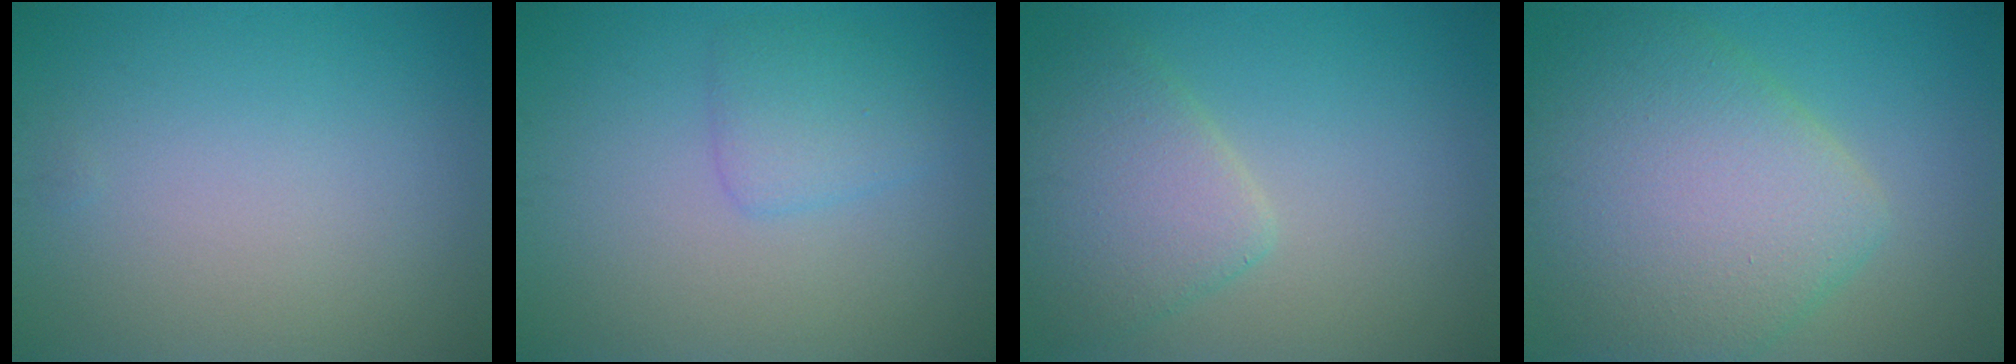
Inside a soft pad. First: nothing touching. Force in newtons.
{"total": 2.2, "press": 2.2, "slide": 0.1}
{"total": 4.3, "press": 4.3, "slide": 0.2}
{"total": 9.3, "press": 9.3, "slide": 0.3}